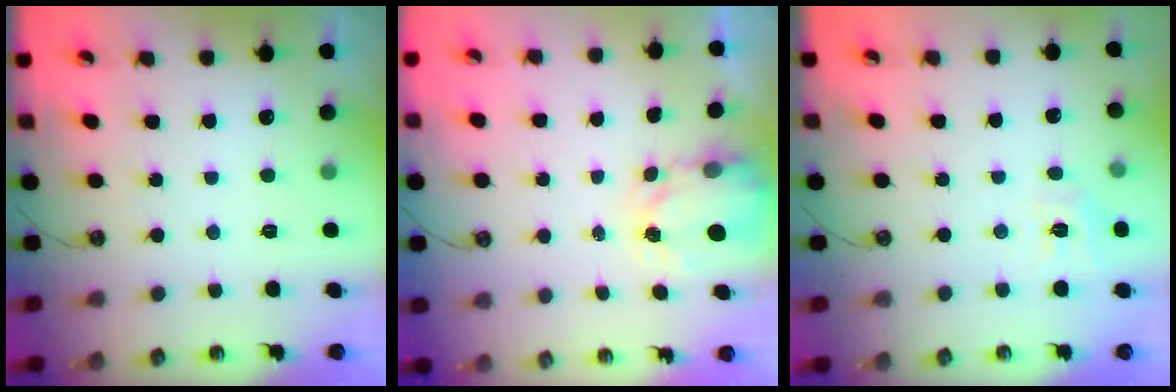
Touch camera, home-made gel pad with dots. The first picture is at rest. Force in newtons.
{"total": 3.5, "press": 3.4, "slide": 0.6}
{"total": 7.4, "press": 7.3, "slide": 0.7}